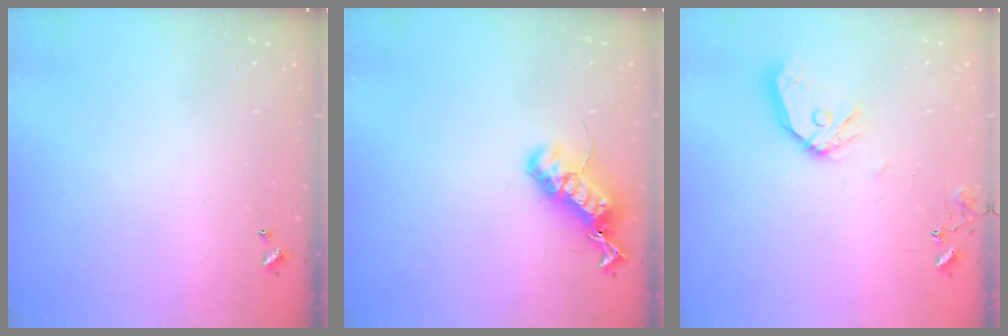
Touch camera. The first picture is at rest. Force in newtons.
{"total": 18.4, "press": 18.4, "slide": 0.6}
{"total": 12.8, "press": 12.7, "slide": 1.8}